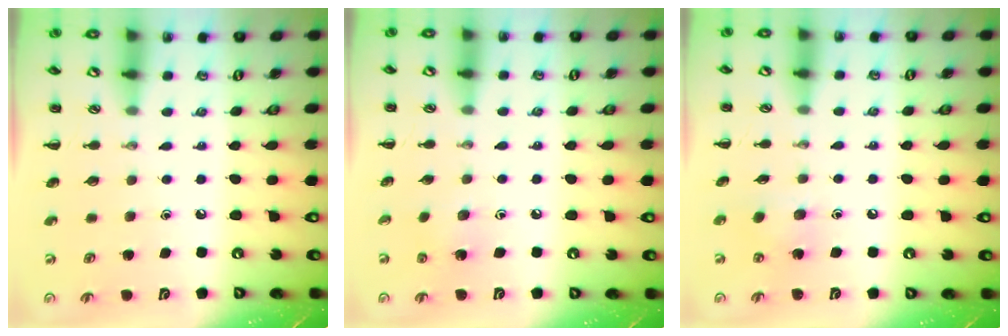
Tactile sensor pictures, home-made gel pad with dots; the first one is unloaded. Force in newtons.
{"total": 2.4, "press": 2.4, "slide": 0.6}
{"total": 6.1, "press": 5.9, "slide": 1.3}